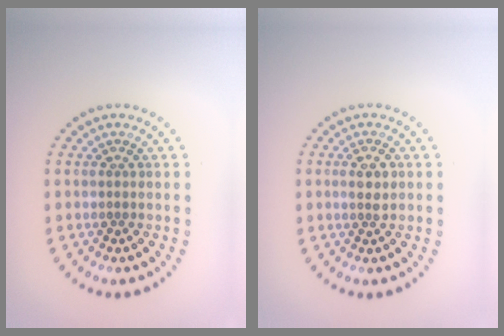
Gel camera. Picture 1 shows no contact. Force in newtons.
{"total": 1.5, "press": 1.5, "slide": 0.3}